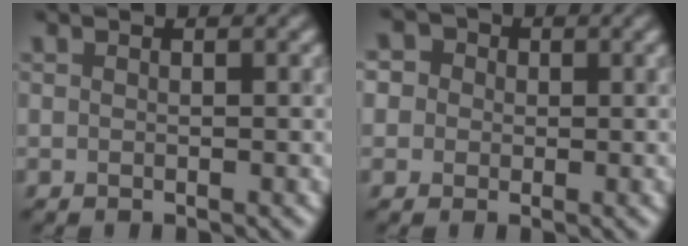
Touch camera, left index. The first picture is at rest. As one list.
[{"total": 2.2, "force": [0.8, 2.0, 0.3], "torque": [-0.005, 0.021, 0.003]}]